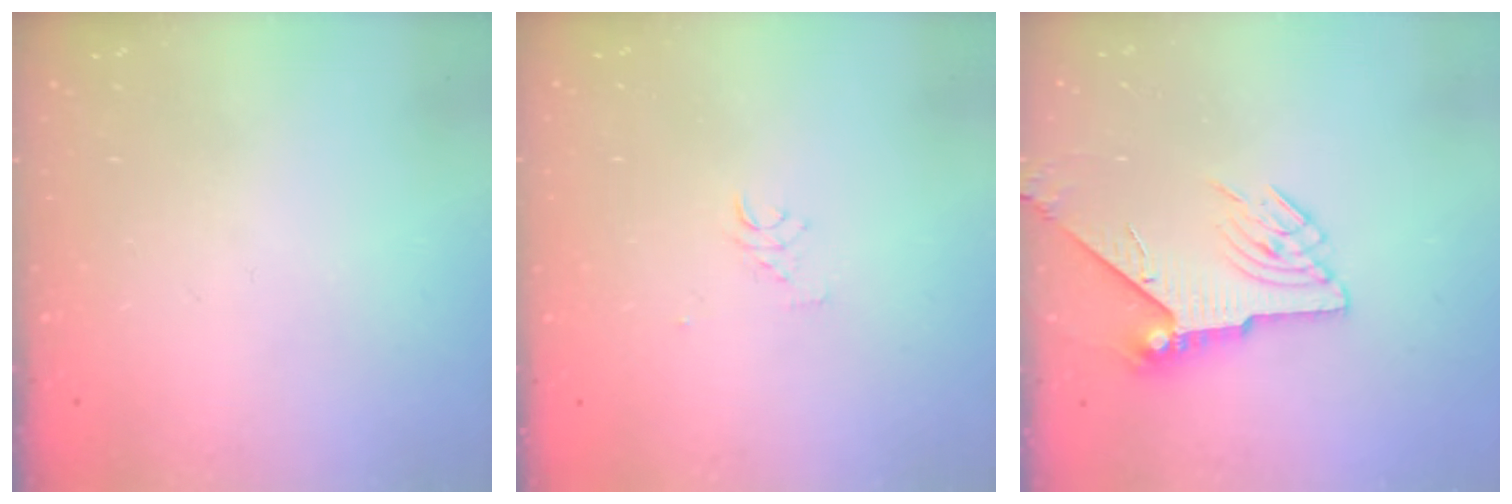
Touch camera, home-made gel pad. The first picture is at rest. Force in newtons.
{"total": 2.6, "press": 2.6, "slide": 0.1}
{"total": 7.0, "press": 7.0, "slide": 0.7}